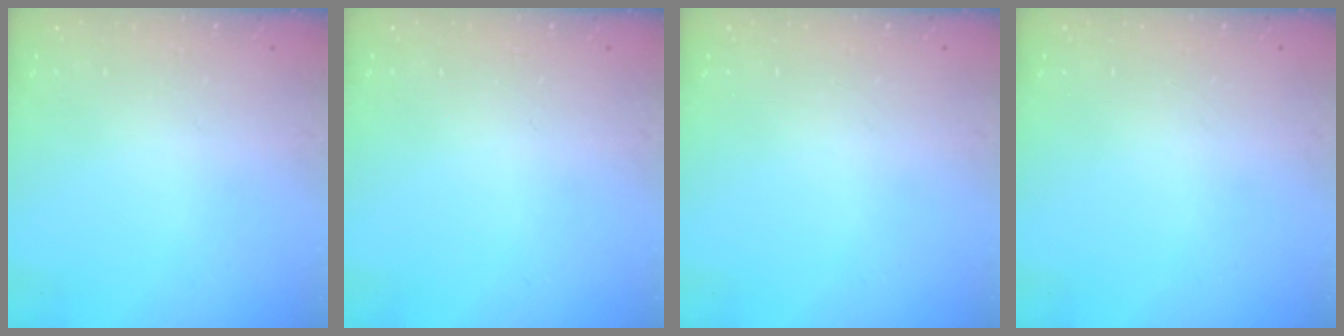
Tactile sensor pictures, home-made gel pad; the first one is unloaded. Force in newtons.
{"total": 0.0}
{"total": 0.0}
{"total": 0.0}